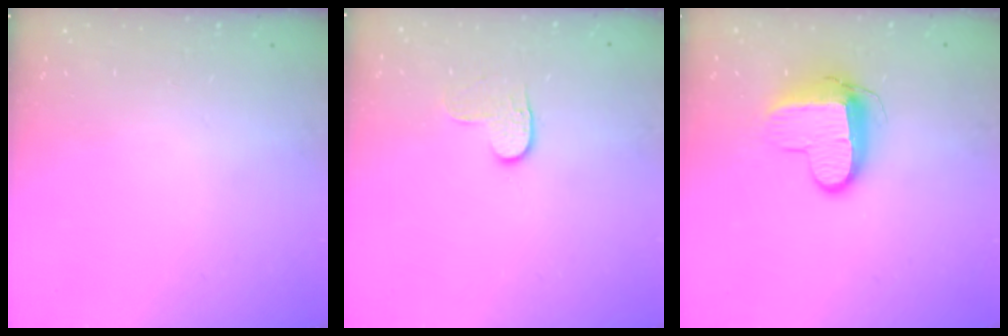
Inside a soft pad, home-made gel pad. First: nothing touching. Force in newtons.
{"total": 4.2, "press": 4.2, "slide": 0.5}
{"total": 10.8, "press": 10.8, "slide": 0.9}